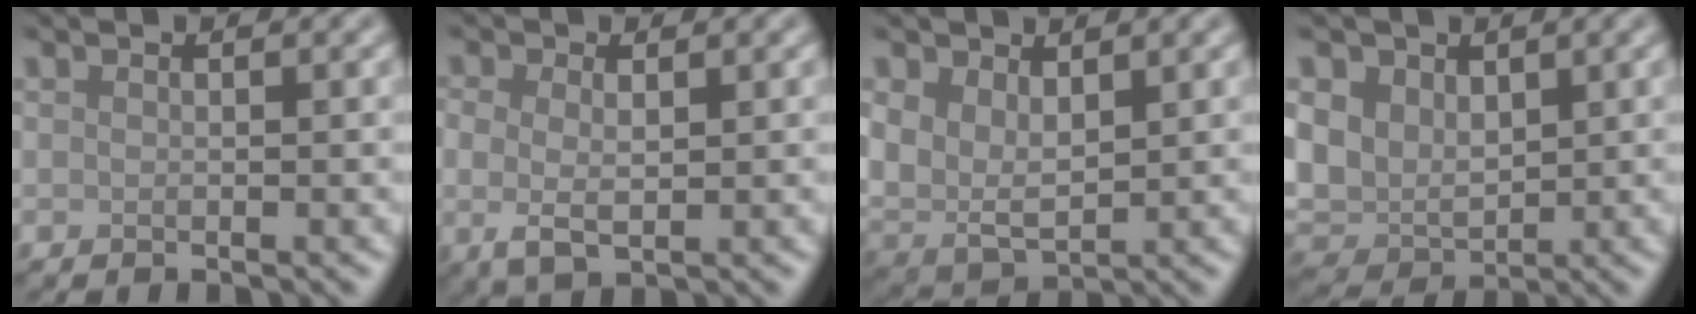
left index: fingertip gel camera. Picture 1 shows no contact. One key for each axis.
{"total": 2.8, "fx": 0.3, "fy": 1.7, "fz": 2.2, "tx": -0.047, "ty": -0.001, "tz": 0.004}
{"total": 5.0, "fx": 1.8, "fy": 3.5, "fz": 3.2, "tx": -0.073, "ty": -0.010, "tz": 0.039}
{"total": 5.9, "fx": 1.6, "fy": 4.6, "fz": 3.3, "tx": -0.084, "ty": 0.000, "tz": 0.026}